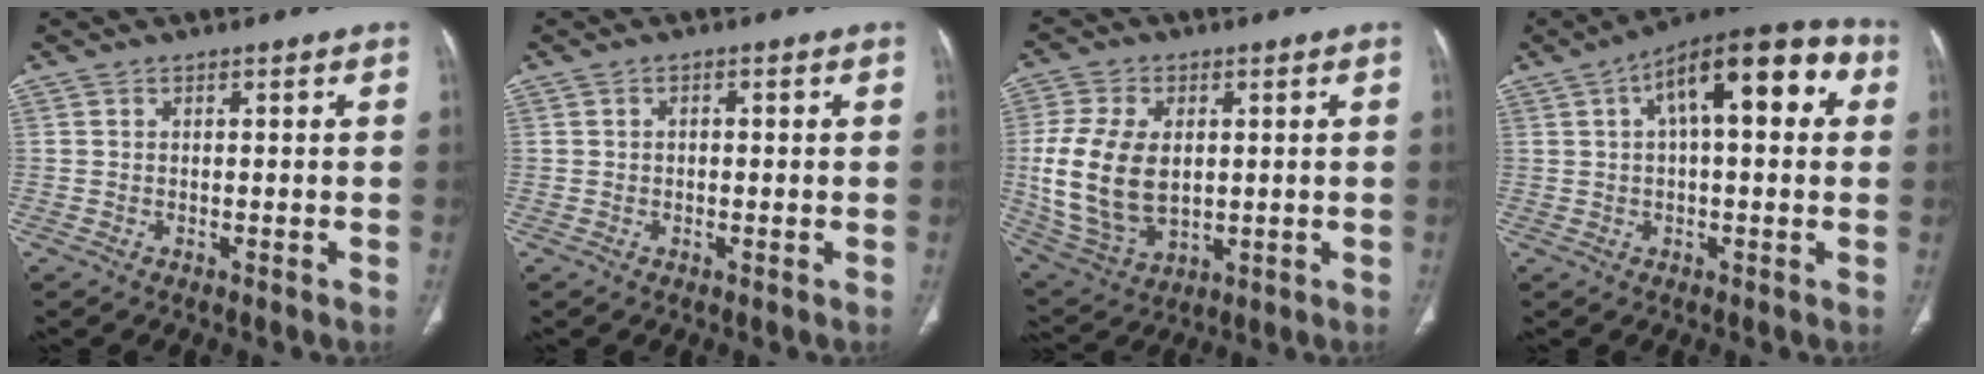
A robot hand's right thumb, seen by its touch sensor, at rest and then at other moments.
{"total": 0.7, "force": [0.1, 0.4, 0.5], "torque": [-0.008, -0.001, -0.001]}
{"total": 16.3, "force": [0.7, 10.4, 12.5], "torque": [-0.248, -0.010, 0.030]}
{"total": 16.6, "force": [4.7, 6.9, 14.4], "torque": [-0.186, 0.036, 0.063]}